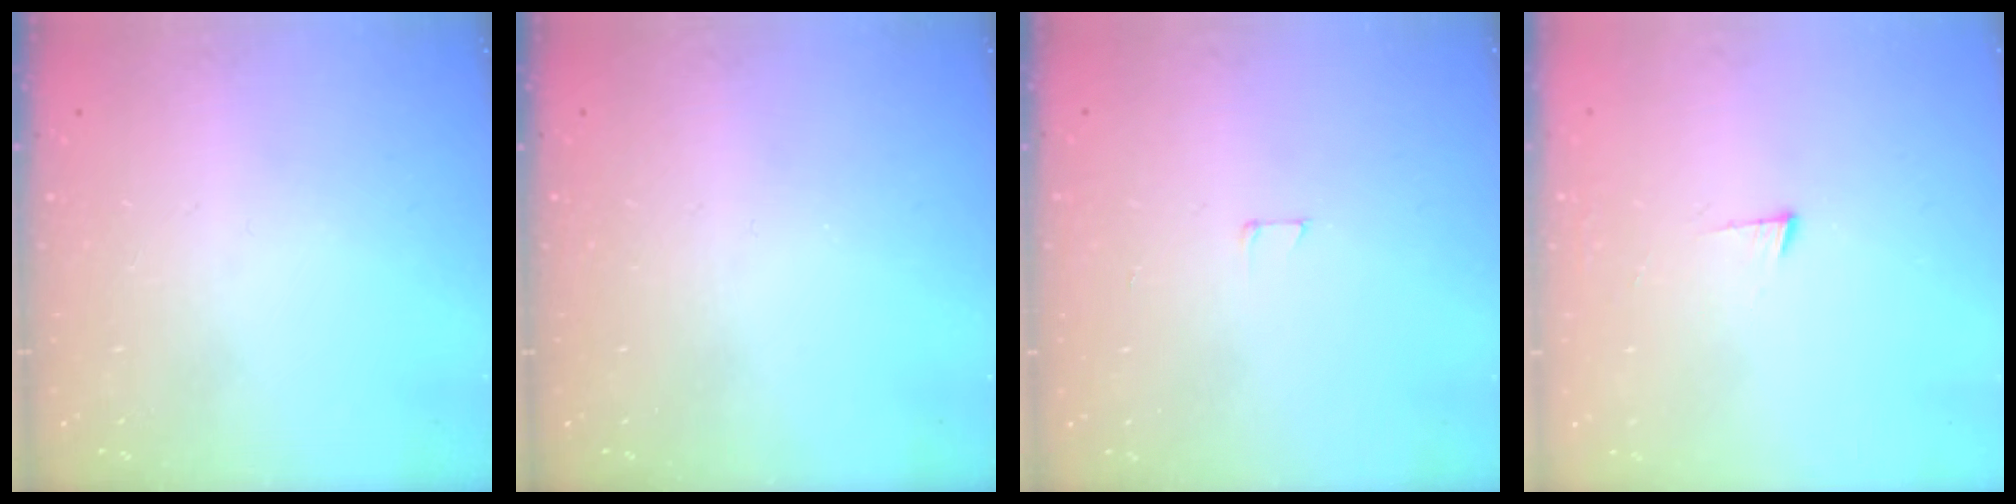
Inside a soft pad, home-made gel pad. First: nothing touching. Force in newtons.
{"total": 0.0}
{"total": 2.9, "press": 2.9, "slide": 0.2}
{"total": 3.5, "press": 3.5, "slide": 0.5}